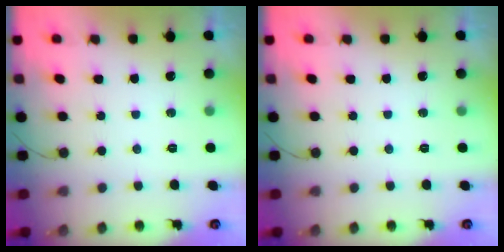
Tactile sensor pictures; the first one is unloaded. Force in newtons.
{"total": 0.0}